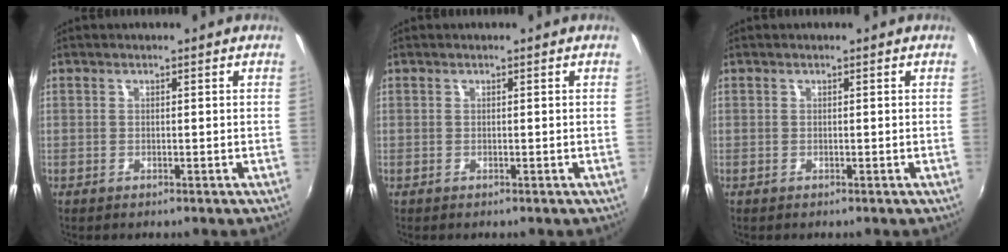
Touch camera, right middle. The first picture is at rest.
{"total": 0.0}
{"total": 0.0}